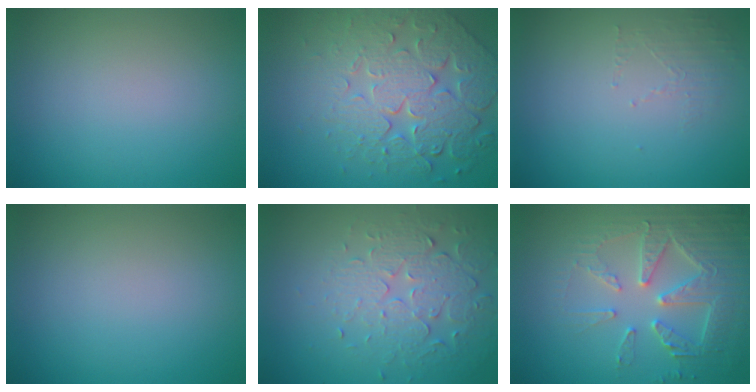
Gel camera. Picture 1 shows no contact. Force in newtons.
{"total": 8.0, "press": 5.8, "slide": 5.4}
{"total": 1.4, "press": 0.4, "slide": 1.4}
{"total": 0.0}
{"total": 5.2, "press": 3.7, "slide": 3.7}
{"total": 5.4, "press": 5.0, "slide": 2.1}